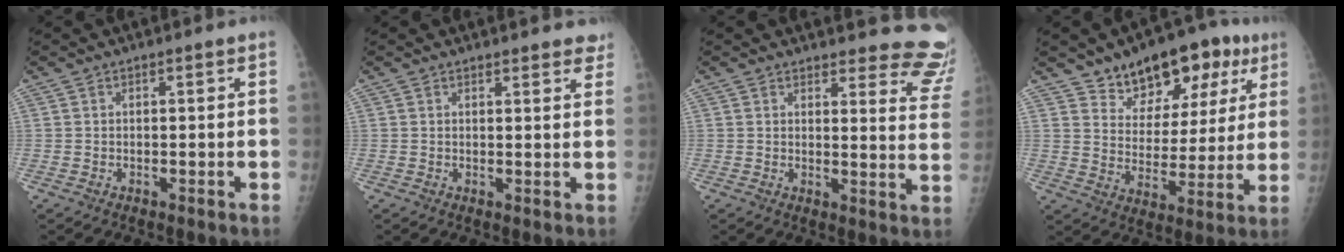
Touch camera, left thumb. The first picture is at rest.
{"total": 5.1, "force": [4.6, 1.5, 1.6], "torque": [0.006, -0.018, 0.043]}
{"total": 12.6, "force": [12.3, 2.3, 1.8], "torque": [0.020, -0.131, 0.104]}
{"total": 16.7, "force": [10.0, 9.5, 9.4], "torque": [-0.077, -0.032, 0.152]}